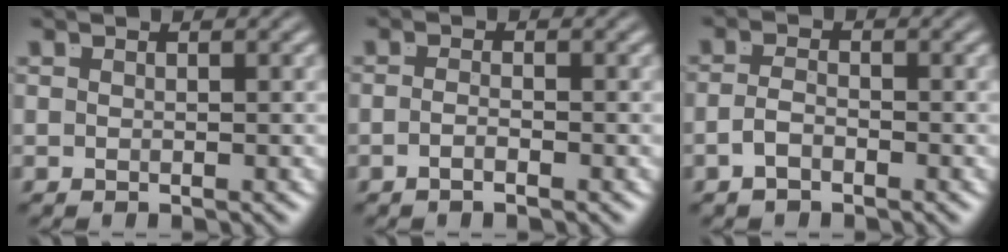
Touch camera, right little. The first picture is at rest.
{"total": 1.6, "force": [-1.3, -0.5, 0.8], "torque": [-0.014, -0.005, -0.022]}
{"total": 1.7, "force": [-1.4, 0.2, 1.0], "torque": [-0.020, -0.012, -0.019]}